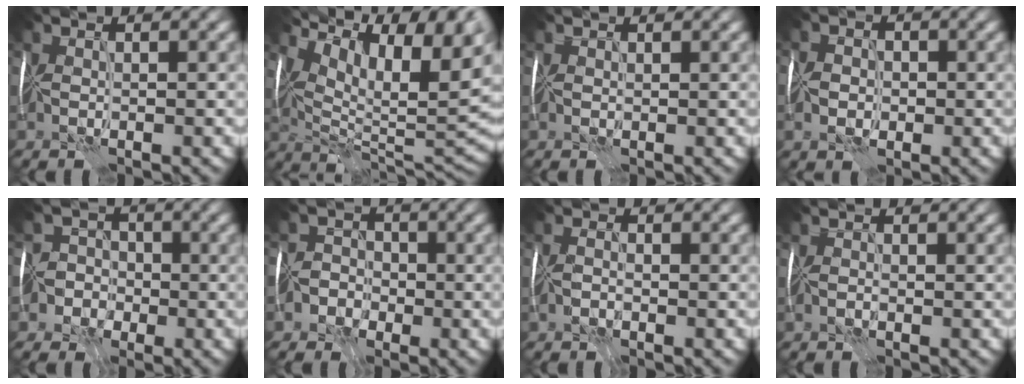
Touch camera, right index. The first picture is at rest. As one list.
[{"total": 14.7, "force": [7.2, 6.2, 11.2], "torque": [-0.193, 0.019, 0.137]}, {"total": 0.0}, {"total": 2.1, "force": [-0.5, 1.8, 1.1], "torque": [-0.006, 0.001, -0.016]}, {"total": 5.9, "force": [-3.5, 4.7, 0.7], "torque": [0.019, -0.003, -0.089]}, {"total": 3.5, "force": [-2.7, 2.2, 0.0], "torque": [0.039, 0.001, -0.059]}, {"total": 1.4, "force": [-1.3, -0.4, -0.1], "torque": [0.002, 0.001, -0.025]}, {"total": 1.1, "force": [-1.0, -0.4, -0.2], "torque": [0.003, -0.003, -0.017]}]